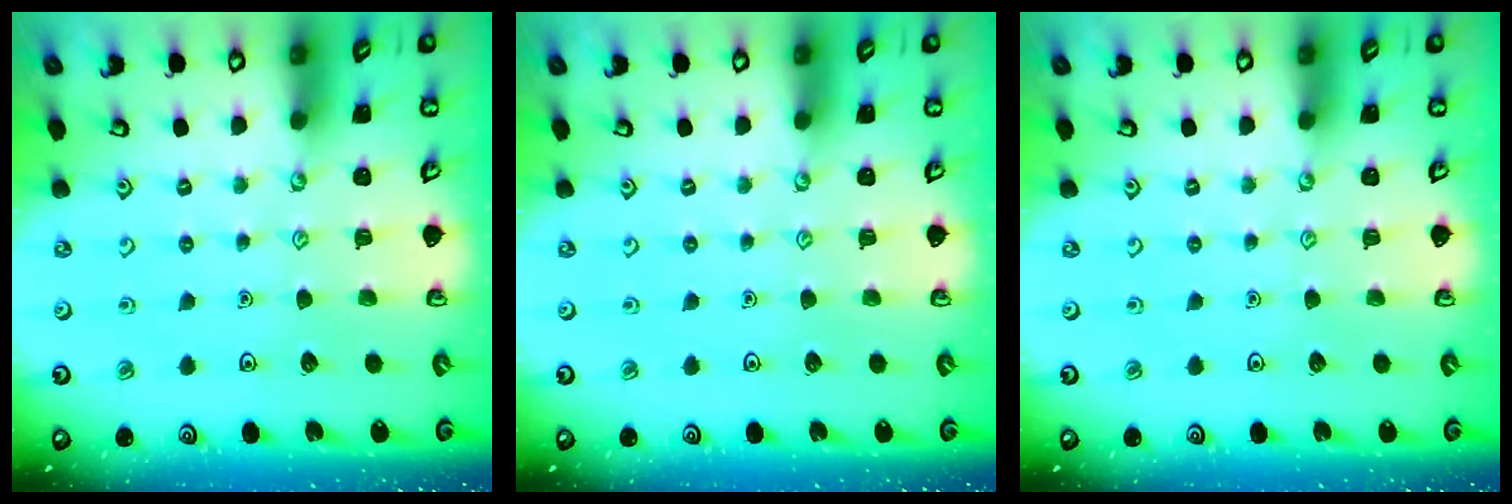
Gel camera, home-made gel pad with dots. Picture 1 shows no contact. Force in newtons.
{"total": 0.0}
{"total": 0.0}